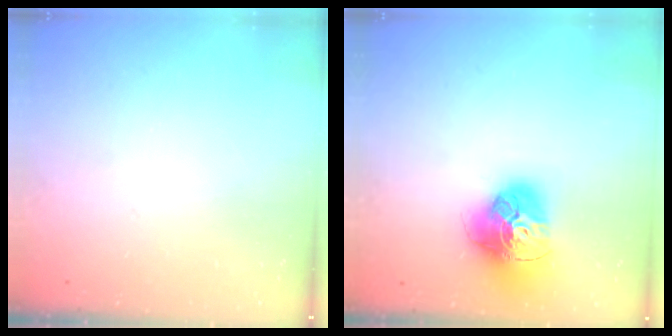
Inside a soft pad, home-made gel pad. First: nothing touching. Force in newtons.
{"total": 17.8, "press": 17.8, "slide": 1.6}